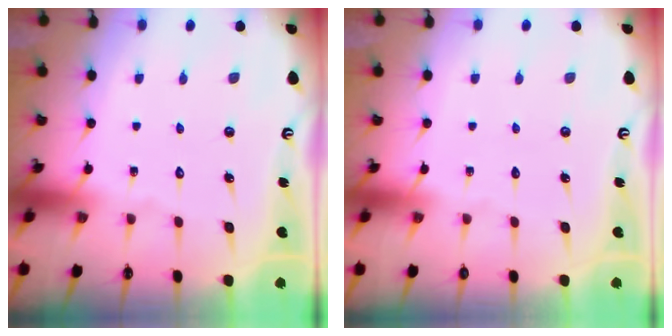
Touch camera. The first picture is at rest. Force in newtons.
{"total": 0.0}